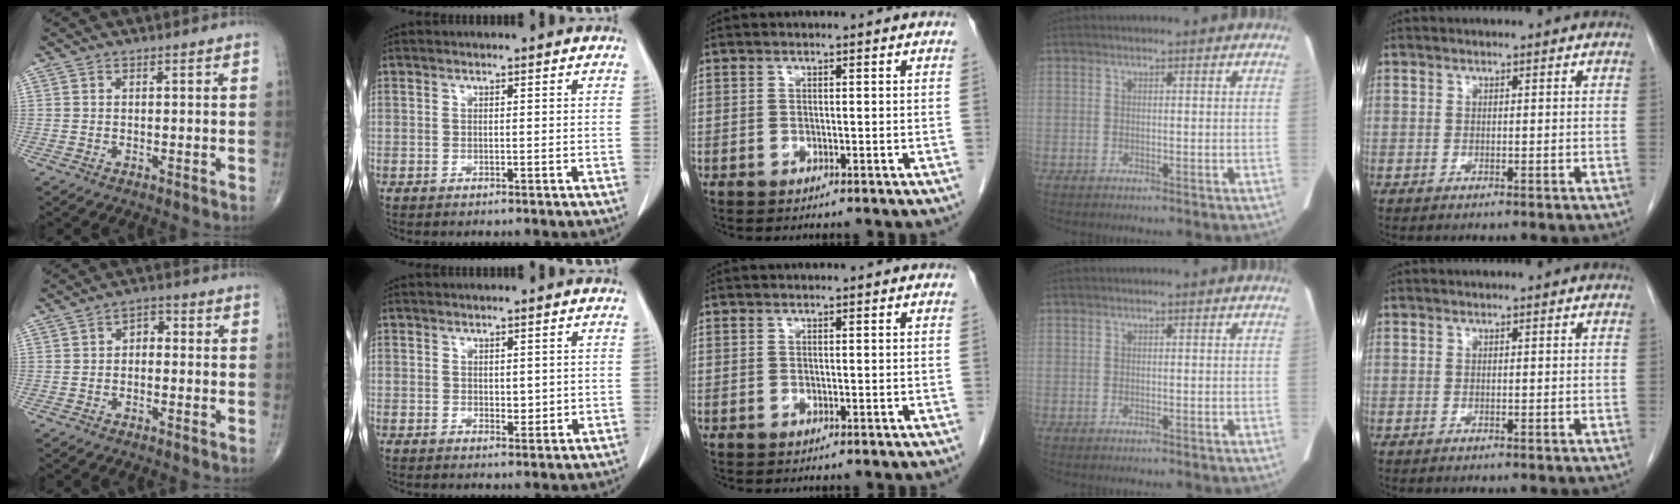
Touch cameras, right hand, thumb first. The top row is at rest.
{"thumb": {"total": 2.9, "force": [-0.2, 2.1, 2.0], "torque": [-0.013, 0.014, -0.016]}, "index": {"total": 2.2, "force": [0.2, 1.2, 1.8], "torque": [-0.022, -0.006, 0.008]}}